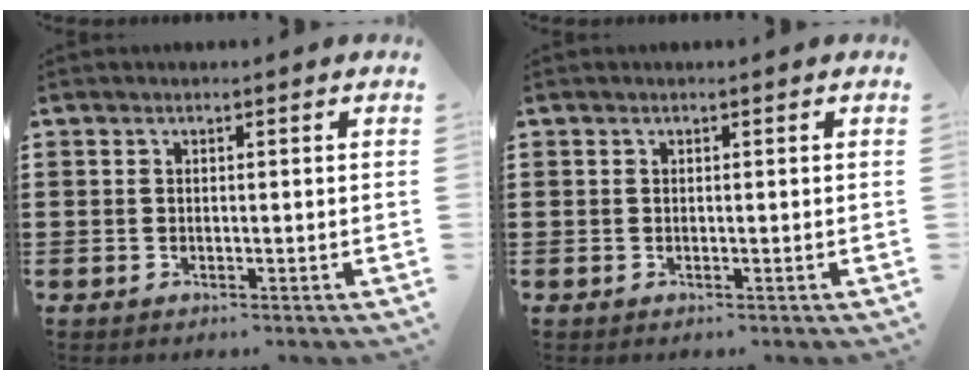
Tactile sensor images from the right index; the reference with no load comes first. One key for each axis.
{"total": 0.0}